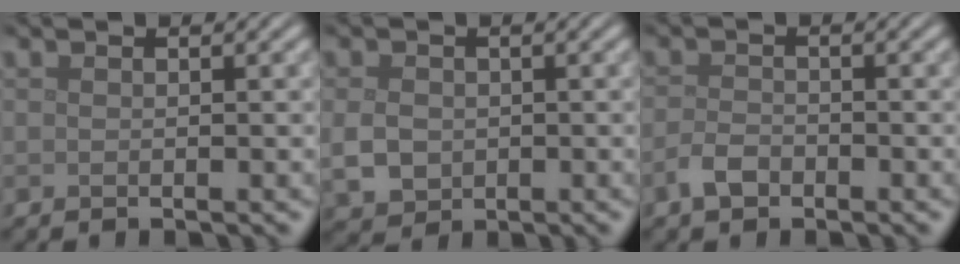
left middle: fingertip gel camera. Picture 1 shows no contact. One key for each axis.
{"total": 2.9, "fx": -0.2, "fy": 2.4, "fz": 1.6, "tx": -0.035, "ty": -0.004, "tz": -0.006}
{"total": 1.9, "fx": -1.2, "fy": 1.1, "fz": 1.0, "tx": -0.021, "ty": 0.002, "tz": -0.027}